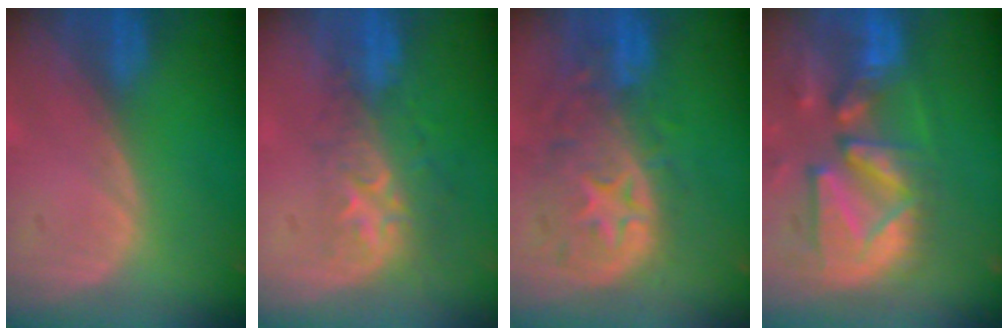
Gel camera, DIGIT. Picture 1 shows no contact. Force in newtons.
{"total": 8.9, "press": 7.2, "slide": 5.2}
{"total": 11.1, "press": 9.8, "slide": 5.1}
{"total": 13.3, "press": 11.4, "slide": 6.9}